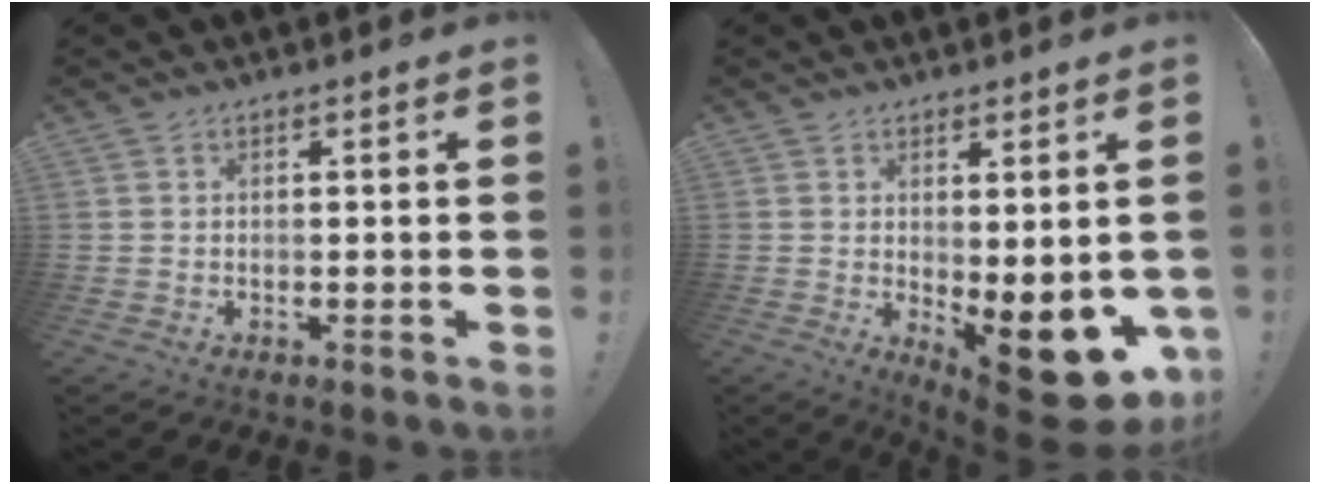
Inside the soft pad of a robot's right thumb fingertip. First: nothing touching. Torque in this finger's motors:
{"motor_torque": [0.10, 0.93, 0.74, 0.40, 0.11]}